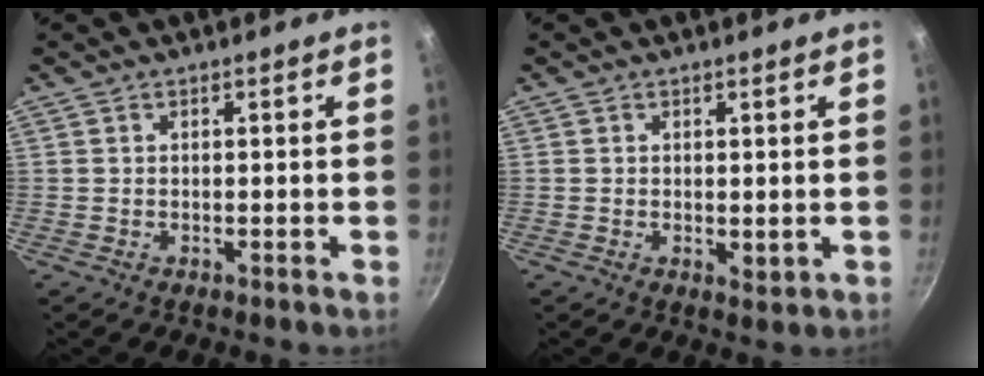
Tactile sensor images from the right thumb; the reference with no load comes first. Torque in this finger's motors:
{"motor_torque": [-0.36, 0.08, -0.44, 0.10, 0.05]}